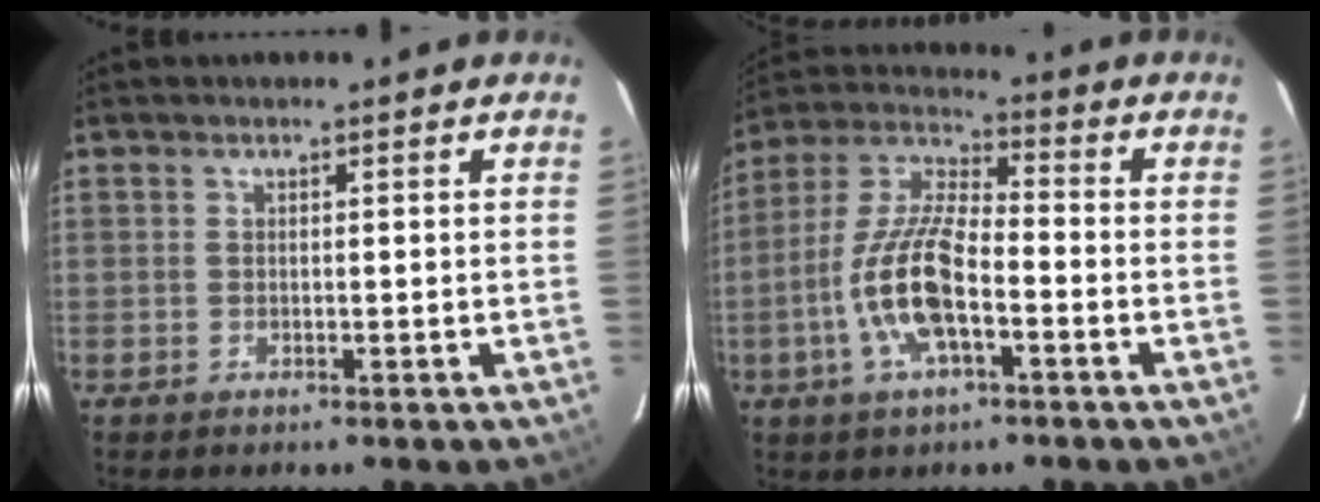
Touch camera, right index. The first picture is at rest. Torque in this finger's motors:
{"motor_torque": [2.07, -0.07, 1.05, 0.20]}